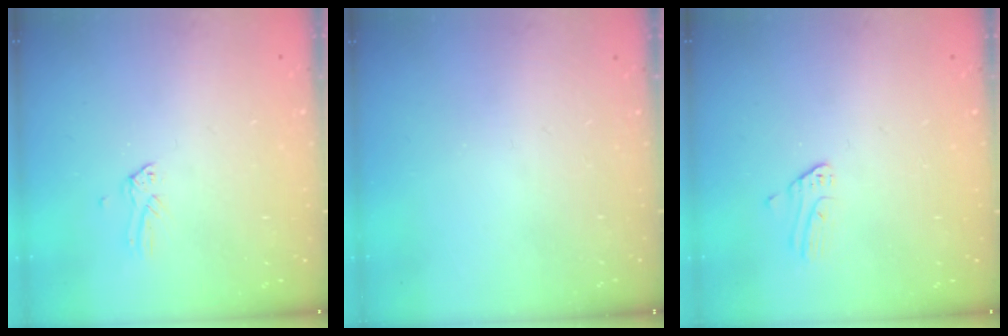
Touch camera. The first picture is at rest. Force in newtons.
{"total": 0.0}
{"total": 2.1, "press": 2.1, "slide": 0.2}